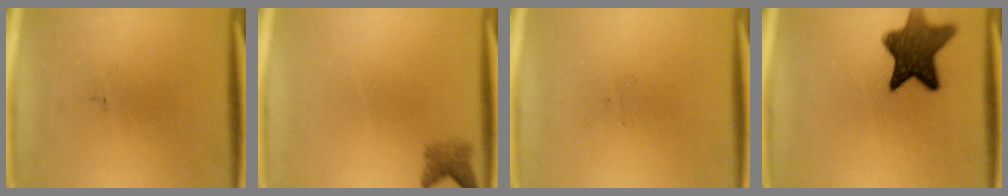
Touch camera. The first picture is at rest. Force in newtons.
{"total": 2.0}
{"total": 0.0}
{"total": 10.5}